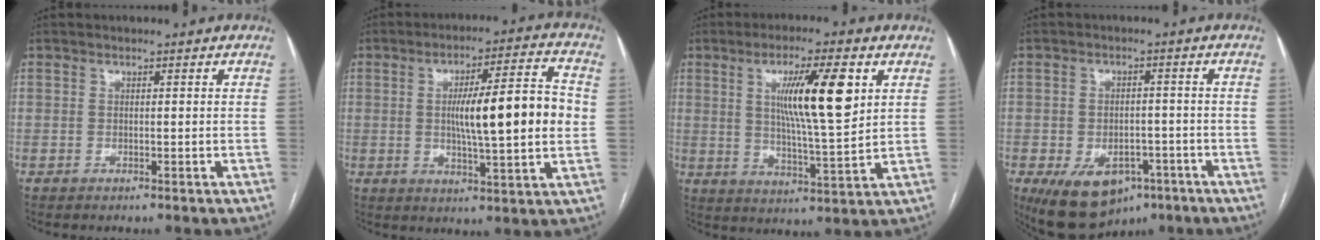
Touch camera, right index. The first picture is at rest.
{"total": 14.3, "force": [0.5, 1.4, 14.2], "torque": [-0.222, 0.014, 0.007]}
{"total": 12.1, "force": [4.0, 1.0, 11.4], "torque": [-0.193, 0.000, 0.068]}
{"total": 11.9, "force": [-6.6, 7.0, 6.9], "torque": [-0.122, -0.002, -0.091]}